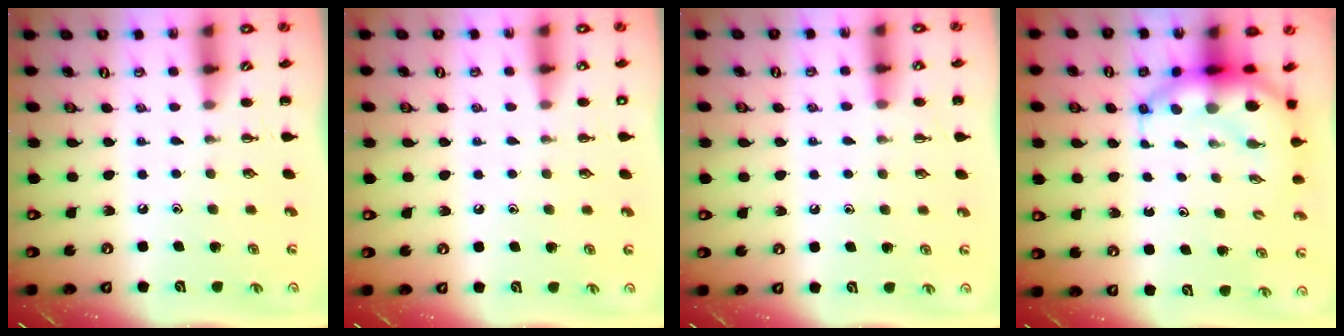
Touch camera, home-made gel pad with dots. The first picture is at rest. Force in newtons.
{"total": 1.9, "press": 1.9, "slide": 0.2}
{"total": 5.4, "press": 5.1, "slide": 1.6}
{"total": 7.7, "press": 7.5, "slide": 1.7}